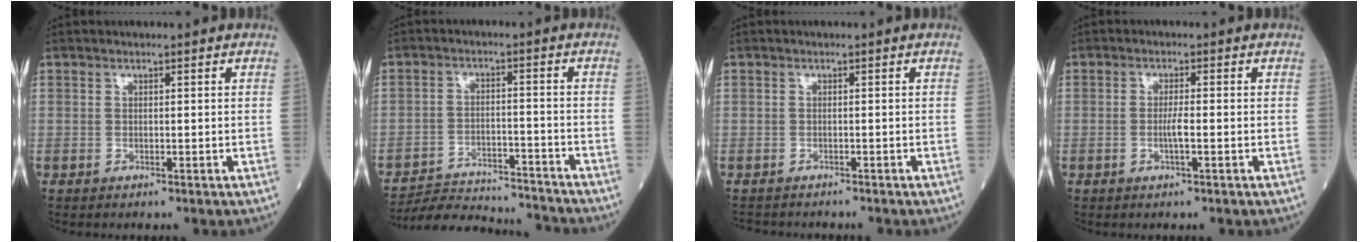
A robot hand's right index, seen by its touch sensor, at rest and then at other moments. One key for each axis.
{"total": 15.8, "fx": -15.6, "fy": -0.5, "fz": 2.3, "tx": -0.039, "ty": 0.016, "tz": -0.243}
{"total": 3.1, "fx": -2.9, "fy": 1.1, "fz": 0.3, "tx": -0.004, "ty": -0.005, "tz": -0.045}
{"total": 2.5, "fx": -0.7, "fy": 0.1, "fz": 2.4, "tx": -0.049, "ty": -0.002, "tz": -0.014}